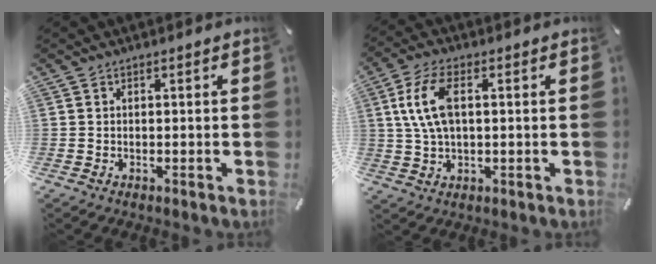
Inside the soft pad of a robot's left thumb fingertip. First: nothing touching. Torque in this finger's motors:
{"motor_torque": [1.57, 1.80, 0.90, -0.82, 0.12]}